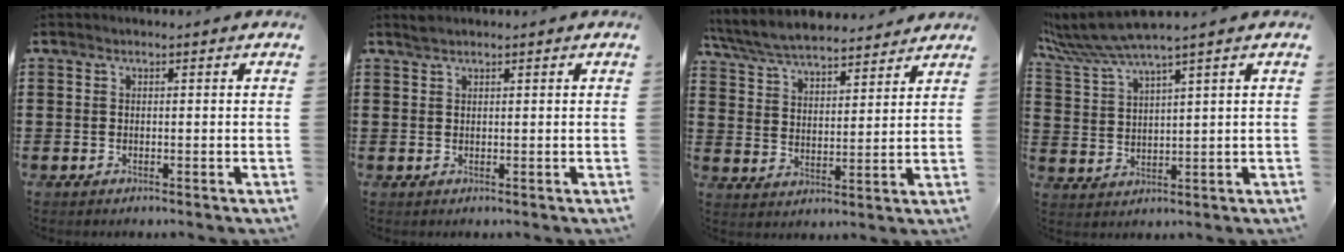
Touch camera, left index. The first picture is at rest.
{"total": 0.9, "force": [0.8, 0.1, 0.5], "torque": [-0.010, 0.000, 0.014]}
{"total": 6.7, "force": [6.3, 0.9, 2.0], "torque": [-0.066, -0.028, 0.111]}
{"total": 6.2, "force": [4.9, 0.0, 3.8], "torque": [-0.098, -0.023, 0.083]}